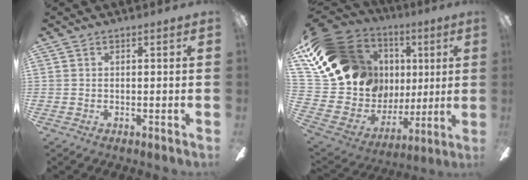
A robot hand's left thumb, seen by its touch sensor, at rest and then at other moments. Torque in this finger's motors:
{"motor_torque": [1.68, 3.33, 1.43, -1.34, 0.26]}